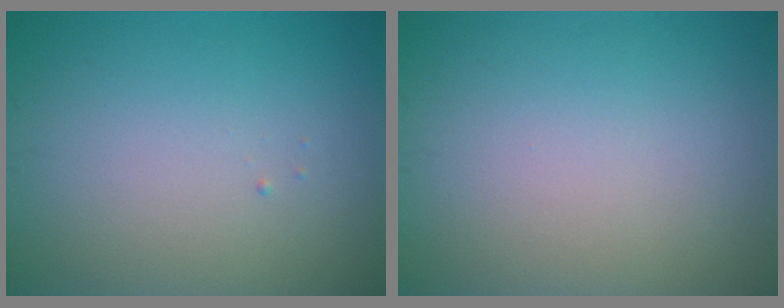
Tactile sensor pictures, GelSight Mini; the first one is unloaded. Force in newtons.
{"total": 0.0}